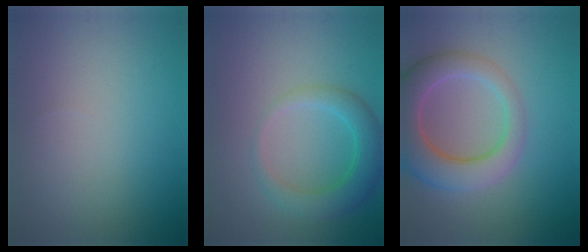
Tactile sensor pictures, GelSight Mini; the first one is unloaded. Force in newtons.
{"total": 4.1, "press": 4.1, "slide": 0.2}
{"total": 7.8, "press": 7.8, "slide": 0.7}